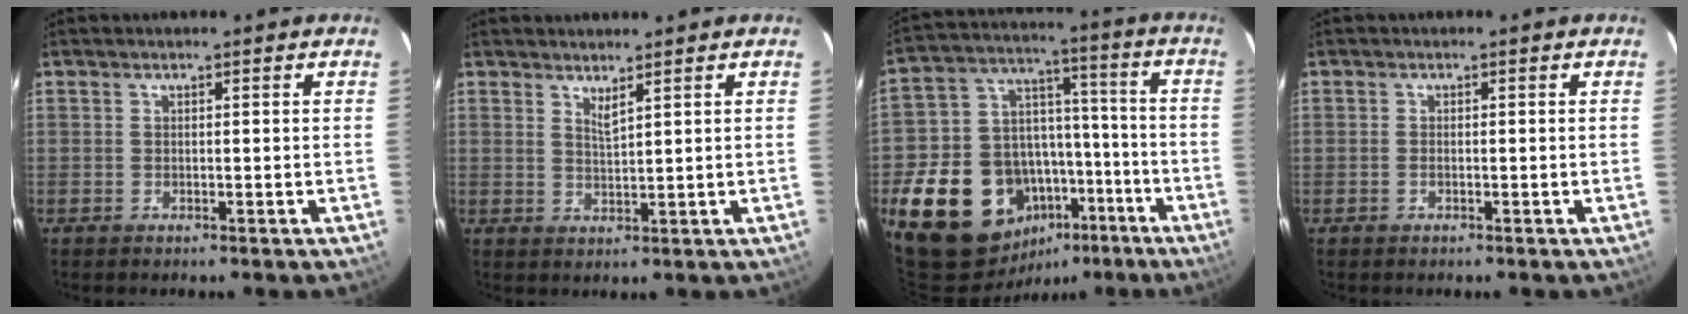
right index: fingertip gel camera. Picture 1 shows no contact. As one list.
[{"total": 2.1, "force": [1.8, -0.1, 1.2], "torque": [-0.022, -0.004, 0.029]}, {"total": 20.6, "force": [-9.5, 15.3, 10.0], "torque": [-0.217, 0.046, -0.120]}, {"total": 0.5, "force": [-0.3, 0.3, 0.3], "torque": [-0.008, 0.000, -0.006]}]